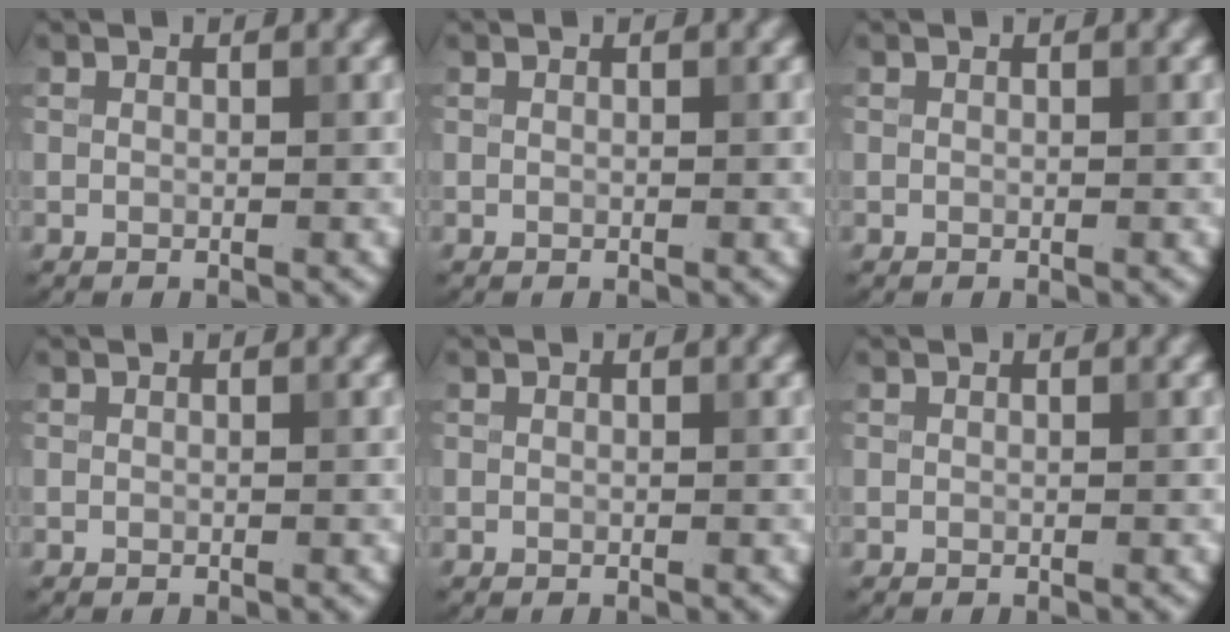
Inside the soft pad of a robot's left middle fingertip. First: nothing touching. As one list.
[{"total": 0.0}, {"total": 0.0}, {"total": 0.0}, {"total": 0.0}, {"total": 0.0}]